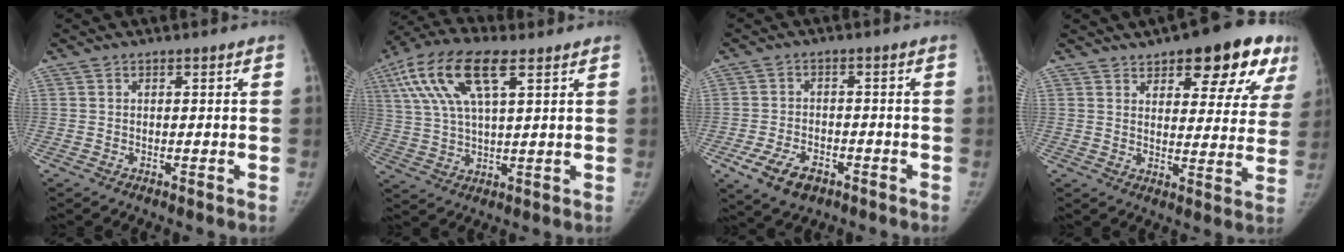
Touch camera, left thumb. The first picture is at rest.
{"total": 15.6, "force": [6.9, 6.0, 12.7], "torque": [-0.262, 0.007, 0.126]}
{"total": 7.3, "force": [-3.7, 4.6, 4.4], "torque": [-0.080, 0.012, -0.058]}
{"total": 17.5, "force": [9.8, 6.8, 12.8], "torque": [-0.128, -0.029, 0.130]}